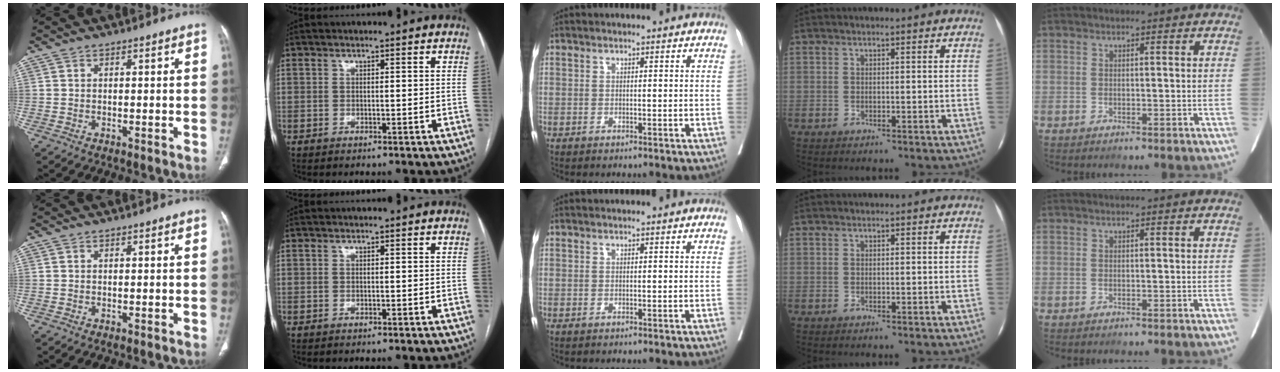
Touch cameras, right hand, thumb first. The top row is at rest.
{}